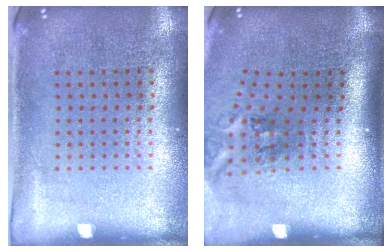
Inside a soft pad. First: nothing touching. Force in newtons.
{"total": 2.0, "press": 1.2, "slide": 1.6}